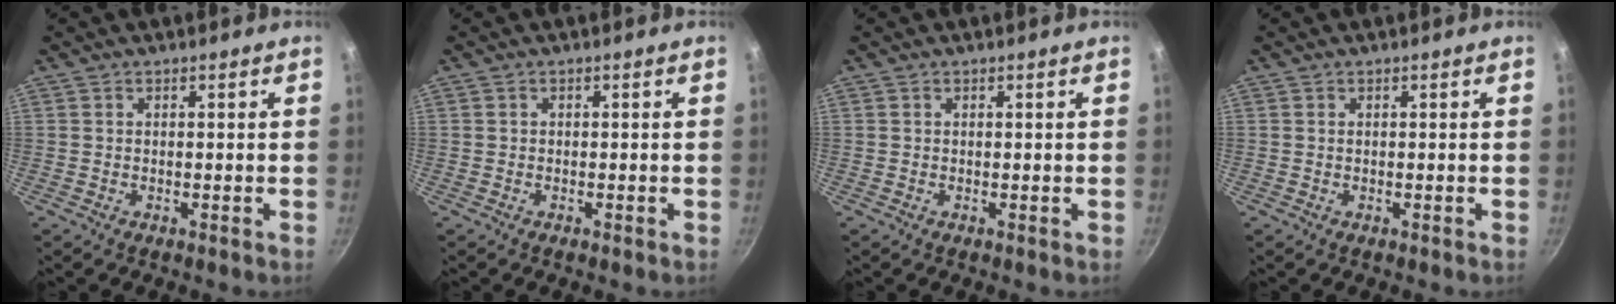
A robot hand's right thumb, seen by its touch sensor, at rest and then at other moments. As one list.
[{"total": 0.5, "force": [-0.3, 0.4, 0.2], "torque": [0.000, 0.002, -0.006]}, {"total": 0.0}, {"total": 0.0}]